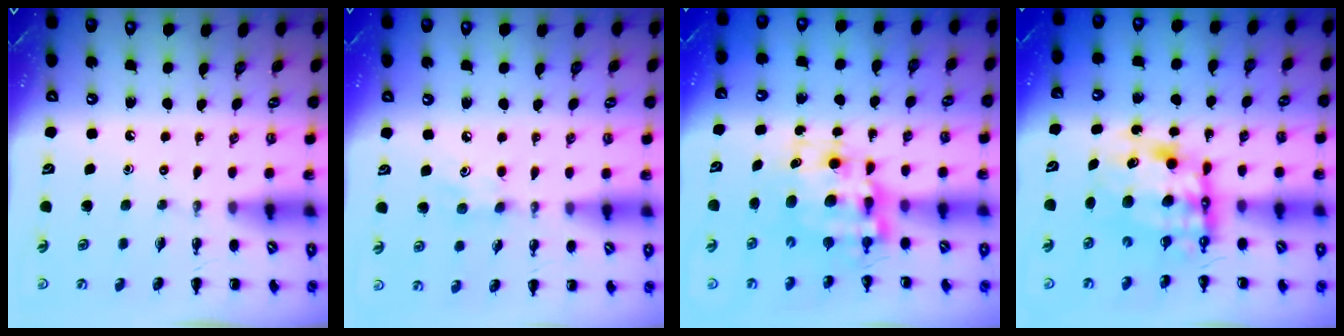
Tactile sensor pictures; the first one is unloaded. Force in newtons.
{"total": 5.4, "press": 5.1, "slide": 1.6}
{"total": 9.6, "press": 9.1, "slide": 3.0}
{"total": 10.7, "press": 10.3, "slide": 3.0}